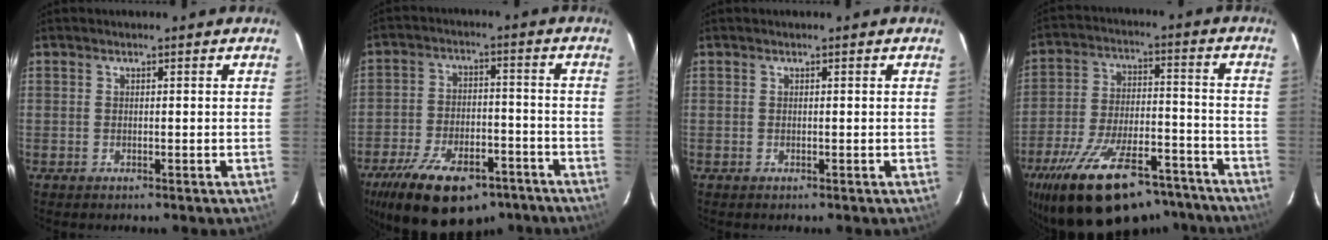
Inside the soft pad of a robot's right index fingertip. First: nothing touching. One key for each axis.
{"total": 21.3, "fx": -14.3, "fy": 10.1, "fz": 12.2, "tx": -0.243, "ty": -0.013, "tz": -0.214}
{"total": 0.0}
{"total": 27.3, "fx": -21.0, "fy": 10.3, "fz": 14.1, "tx": -0.268, "ty": -0.013, "tz": -0.305}